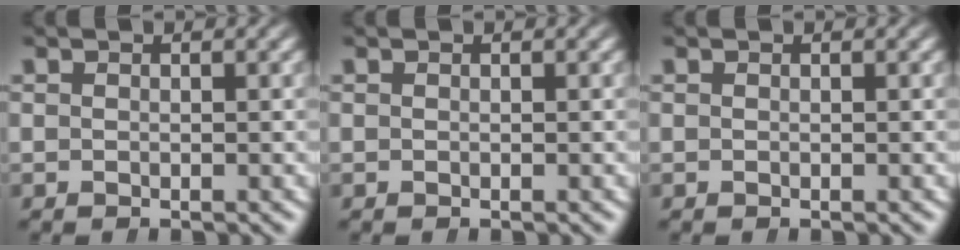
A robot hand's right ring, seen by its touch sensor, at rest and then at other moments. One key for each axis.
{"total": 0.0}
{"total": 0.0}